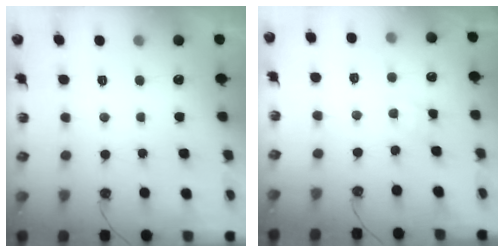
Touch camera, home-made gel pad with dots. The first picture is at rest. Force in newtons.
{"total": 3.1, "press": 3.1, "slide": 0.5}